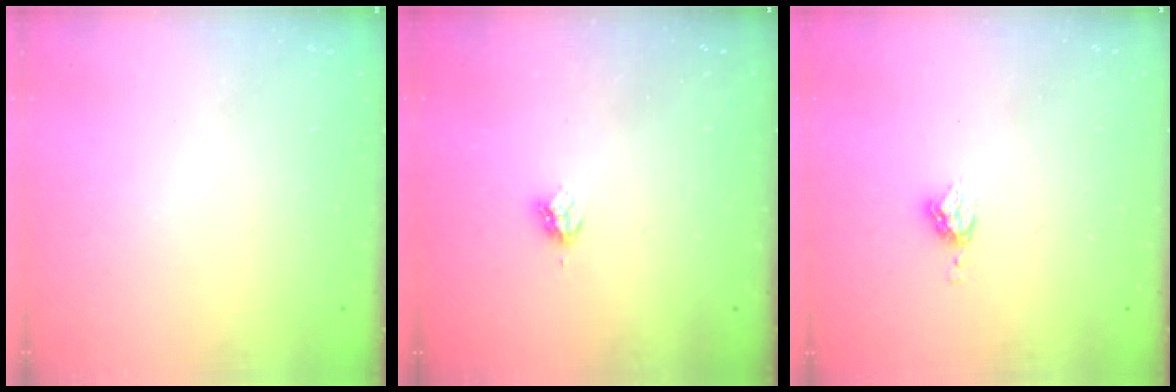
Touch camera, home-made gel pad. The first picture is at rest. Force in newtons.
{"total": 3.6, "press": 3.6, "slide": 0.7}
{"total": 5.1, "press": 5.1, "slide": 0.7}